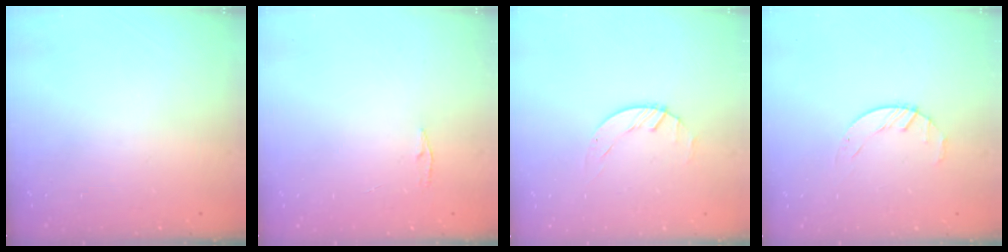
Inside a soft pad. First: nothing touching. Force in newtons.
{"total": 3.8, "press": 3.7, "slide": 0.5}
{"total": 0.6, "press": 0.6, "slide": 0.1}
{"total": 2.1, "press": 2.1, "slide": 0.3}